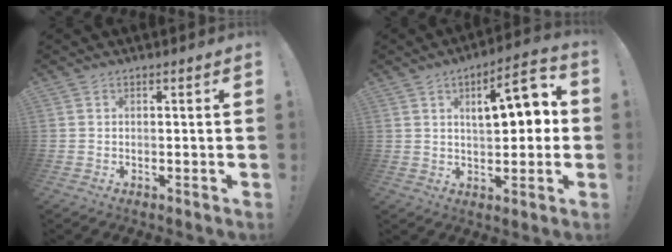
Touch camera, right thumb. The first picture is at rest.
{"total": 11.7, "force": [2.9, 4.9, 10.3], "torque": [-0.134, -0.010, 0.040]}